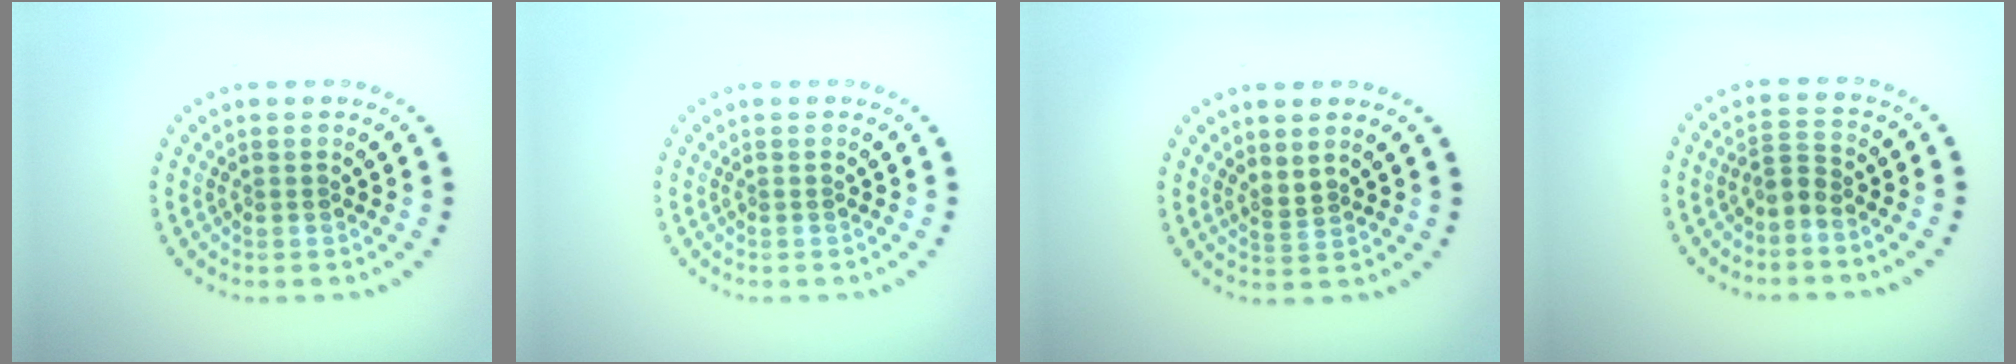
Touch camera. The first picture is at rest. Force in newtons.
{"total": 0.0}
{"total": 1.0, "press": 0.5, "slide": 0.9}
{"total": 1.8, "press": 1.3, "slide": 1.1}